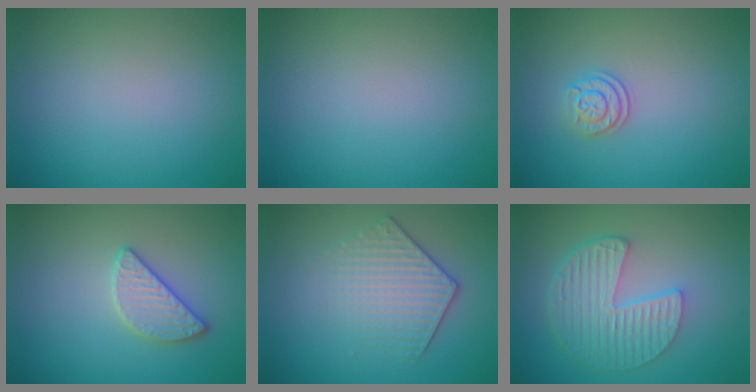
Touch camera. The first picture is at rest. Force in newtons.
{"total": 0.0}
{"total": 2.0, "press": 1.8, "slide": 0.9}
{"total": 2.6, "press": 2.6, "slide": 0.4}
{"total": 4.0, "press": 3.2, "slide": 2.3}
{"total": 5.9, "press": 4.3, "slide": 4.0}